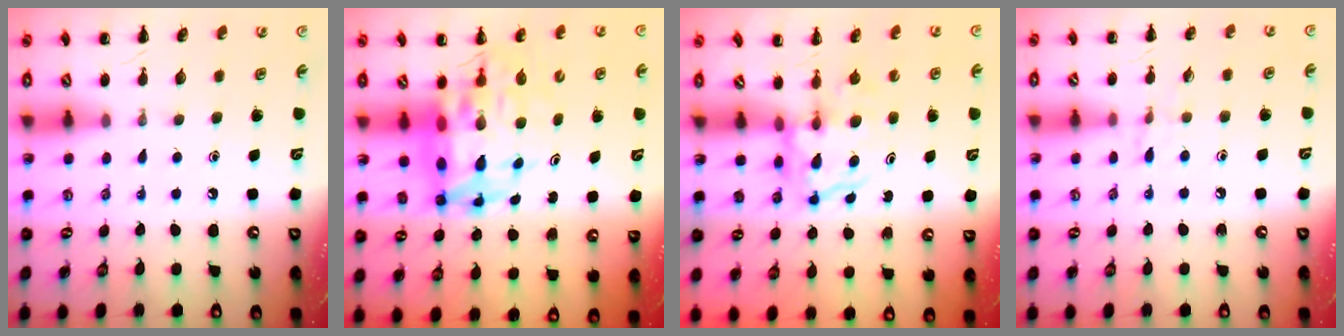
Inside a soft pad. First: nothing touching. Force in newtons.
{"total": 15.0, "press": 14.4, "slide": 4.1}
{"total": 3.9, "press": 3.9, "slide": 0.5}
{"total": 6.8, "press": 6.6, "slide": 1.8}